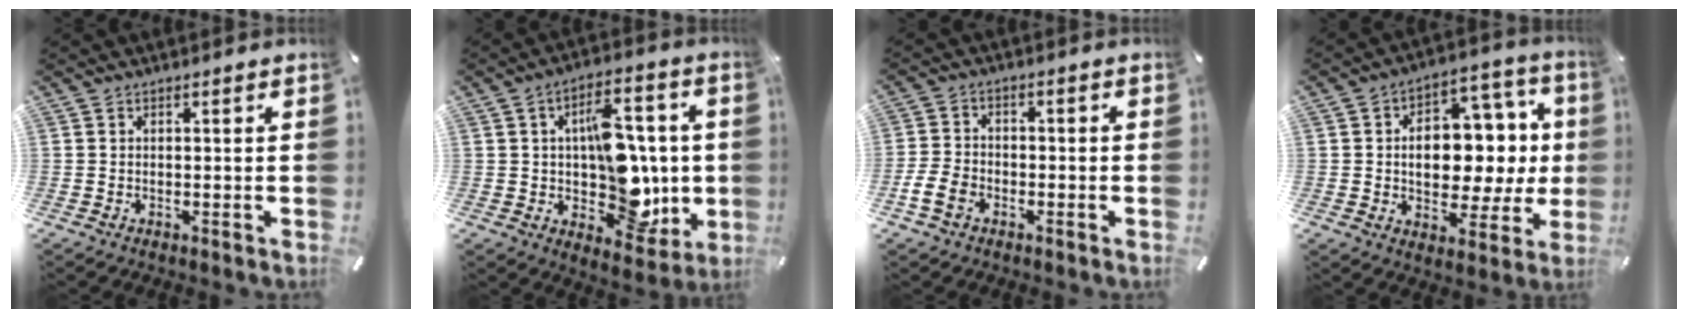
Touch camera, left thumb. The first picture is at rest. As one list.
[{"total": 17.2, "force": [0.2, 11.3, 12.9], "torque": [-0.163, -0.004, 0.007]}, {"total": 5.8, "force": [-2.7, 4.2, 3.0], "torque": [-0.074, 0.010, -0.055]}, {"total": 14.6, "force": [0.7, 10.3, 10.3], "torque": [-0.132, -0.013, 0.020]}]